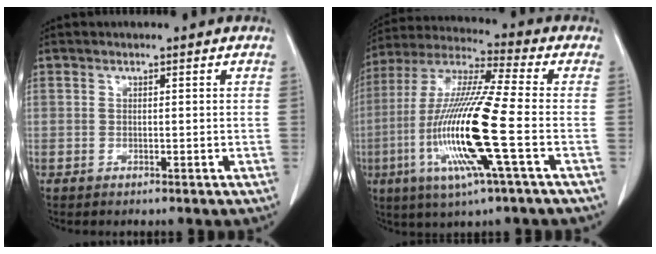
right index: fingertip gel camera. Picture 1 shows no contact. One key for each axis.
{"total": 17.5, "fx": -4.4, "fy": 0.0, "fz": 17.0, "tx": -0.352, "ty": -0.016, "tz": -0.094}